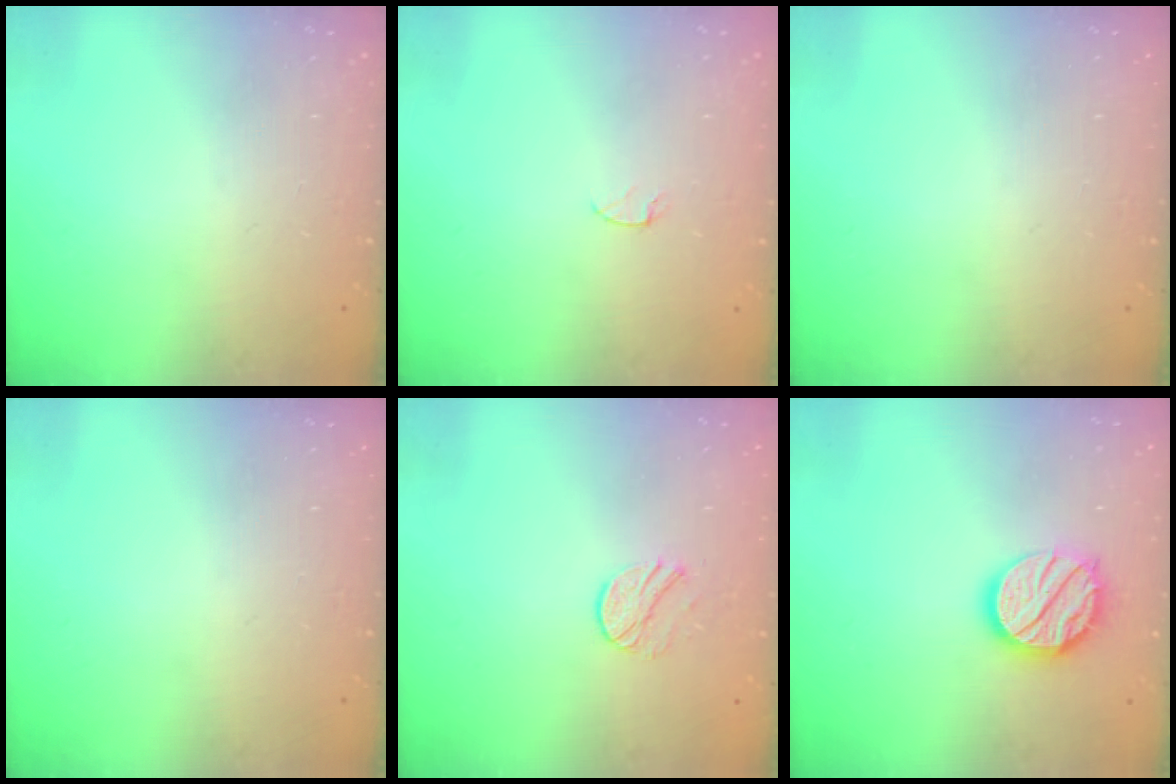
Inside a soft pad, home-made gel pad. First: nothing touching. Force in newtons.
{"total": 2.9, "press": 2.9, "slide": 0.3}
{"total": 0.0}
{"total": 0.0}
{"total": 7.7, "press": 7.7, "slide": 0.6}
{"total": 14.8, "press": 14.7, "slide": 1.3}